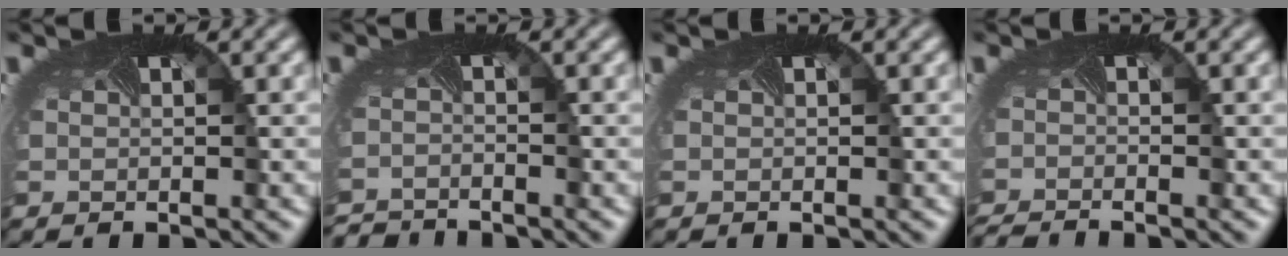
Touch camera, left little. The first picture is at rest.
{"total": 2.9, "force": [-2.8, -0.2, -0.5], "torque": [-0.001, -0.018, -0.055]}
{"total": 0.0}
{"total": 2.5, "force": [-2.4, -0.1, 0.4], "torque": [-0.010, -0.019, -0.049]}